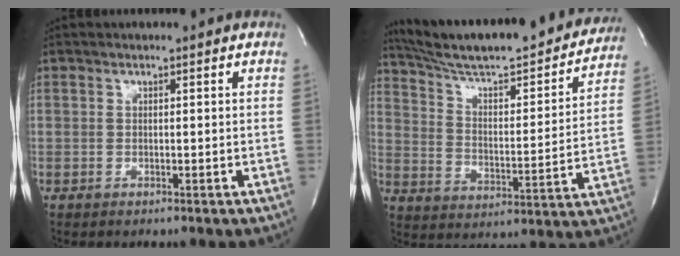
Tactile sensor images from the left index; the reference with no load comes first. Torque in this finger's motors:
{"motor_torque": [0.04, -0.04, 0.18, 0.06]}